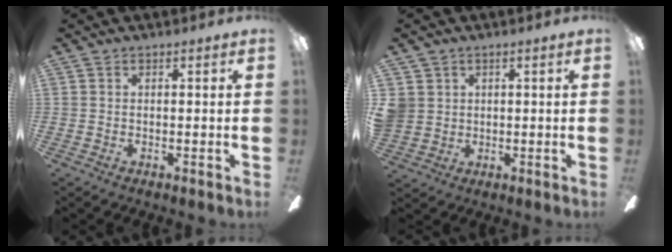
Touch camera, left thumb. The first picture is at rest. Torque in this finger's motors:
{"motor_torque": [0.68, 0.79, 0.48, -0.56, 0.01]}